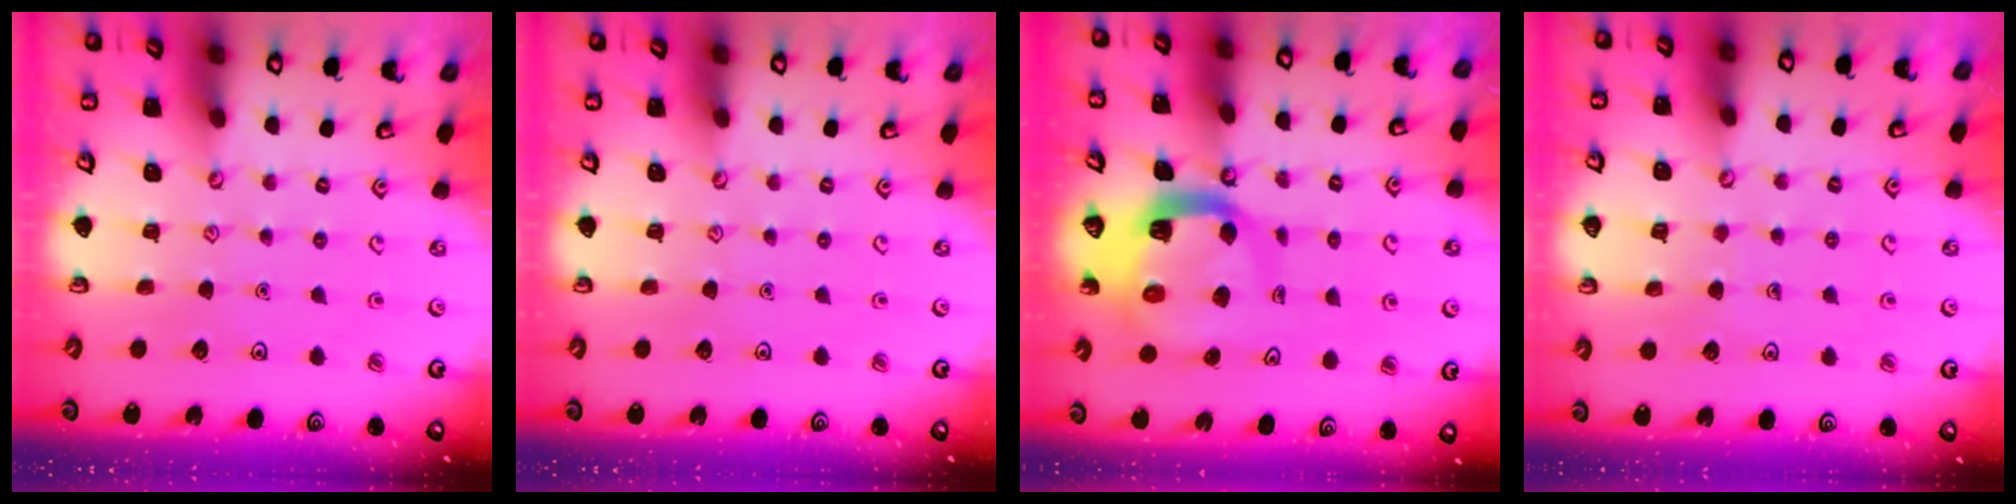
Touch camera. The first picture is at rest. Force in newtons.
{"total": 0.0}
{"total": 10.0, "press": 9.9, "slide": 1.3}
{"total": 3.8, "press": 3.7, "slide": 0.2}